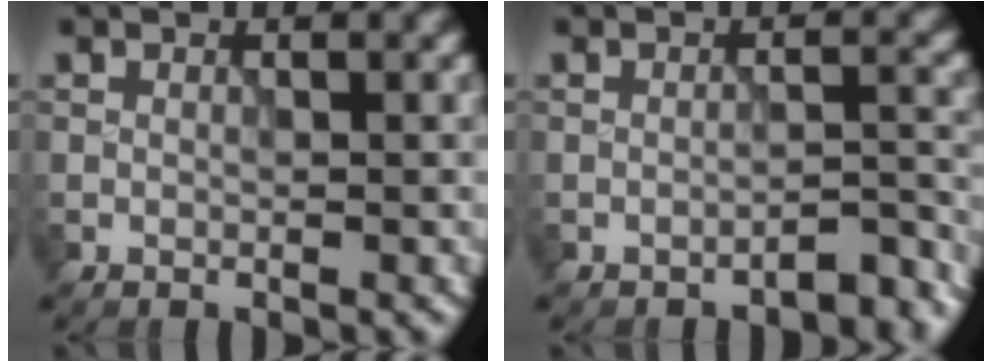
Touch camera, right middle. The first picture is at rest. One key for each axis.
{"total": 2.5, "fx": -2.3, "fy": 0.4, "fz": 1.0, "tx": -0.006, "ty": 0.009, "tz": -0.033}